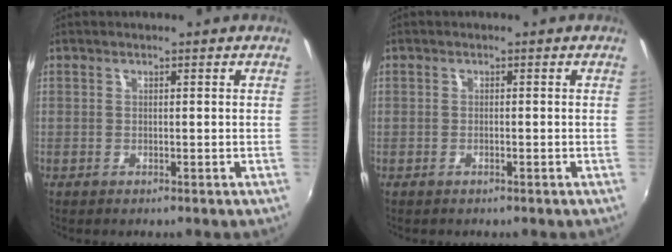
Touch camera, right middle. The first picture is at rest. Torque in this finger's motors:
{"motor_torque": [-0.54, 0.08, -0.27, -0.09]}